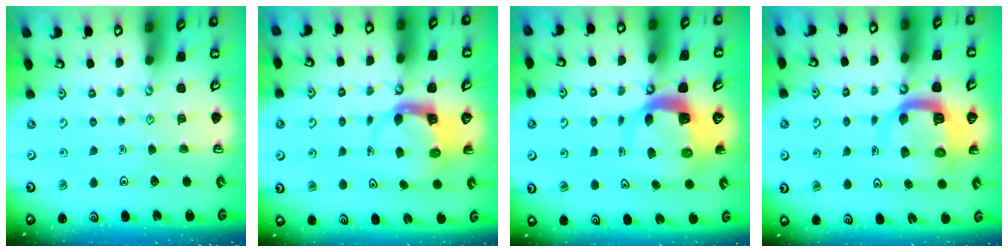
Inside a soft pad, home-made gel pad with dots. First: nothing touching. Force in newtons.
{"total": 4.0, "press": 4.0, "slide": 0.5}
{"total": 6.2, "press": 6.1, "slide": 0.9}
{"total": 10.6, "press": 10.6, "slide": 1.3}